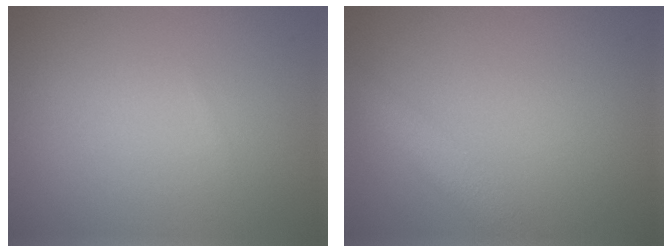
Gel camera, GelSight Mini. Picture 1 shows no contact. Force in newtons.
{"total": 2.4, "press": 2.4, "slide": 0.1}